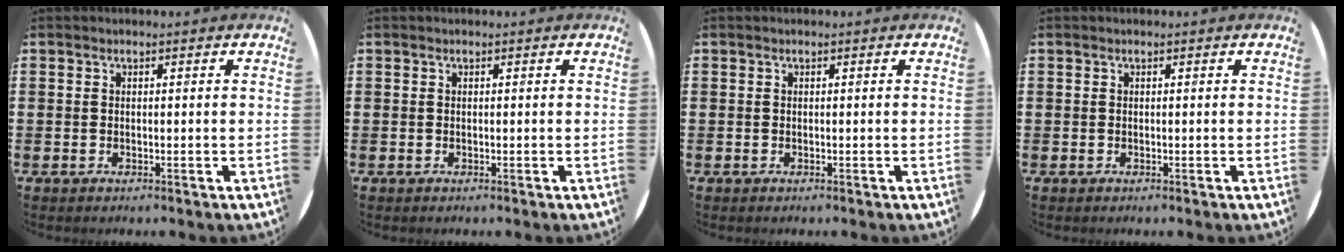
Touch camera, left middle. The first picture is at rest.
{"total": 0.0}
{"total": 0.0}
{"total": 0.0}